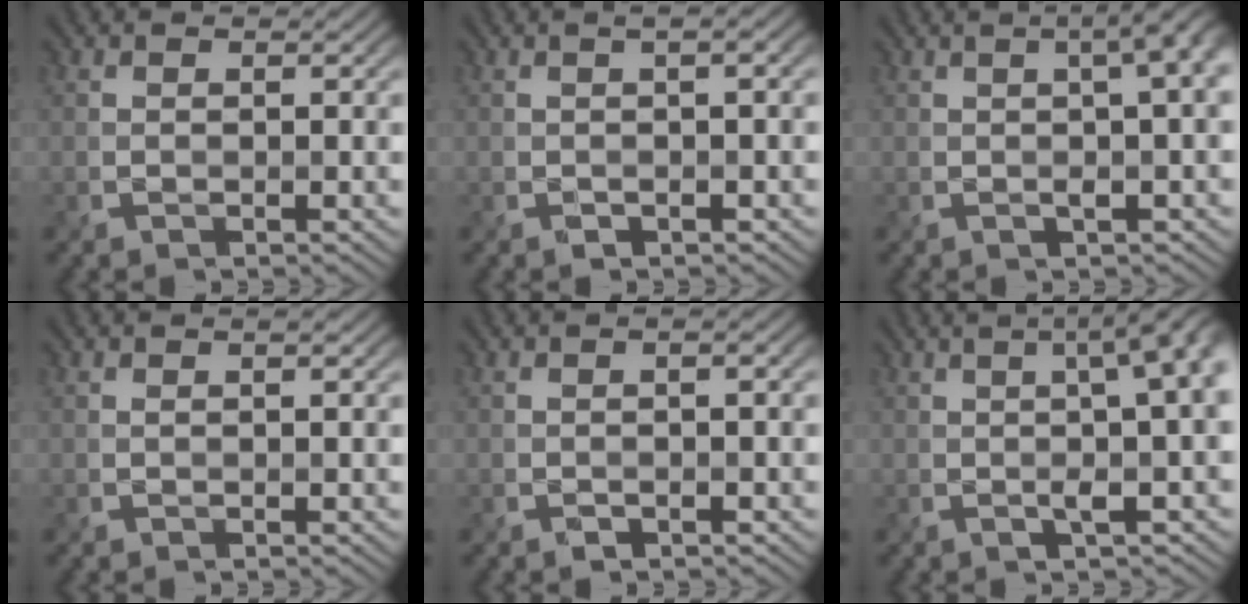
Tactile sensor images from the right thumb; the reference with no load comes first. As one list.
[{"total": 3.0, "force": [0.4, 0.8, 2.9], "torque": [-0.028, 0.005, -0.008]}, {"total": 6.4, "force": [0.8, 1.9, 6.0], "torque": [-0.056, 0.024, 0.000]}, {"total": 0.7, "force": [0.1, 0.2, 0.6], "torque": [-0.009, 0.000, 0.004]}, {"total": 1.5, "force": [-0.3, 0.2, 1.5], "torque": [-0.023, 0.002, -0.009]}, {"total": 8.6, "force": [0.6, 2.4, 8.2], "torque": [-0.082, 0.027, -0.009]}]